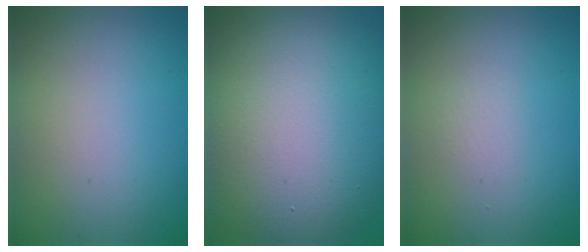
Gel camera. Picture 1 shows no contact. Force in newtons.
{"total": 15.0, "press": 15.0, "slide": 0.8}
{"total": 0.7, "press": 0.7, "slide": 0.1}